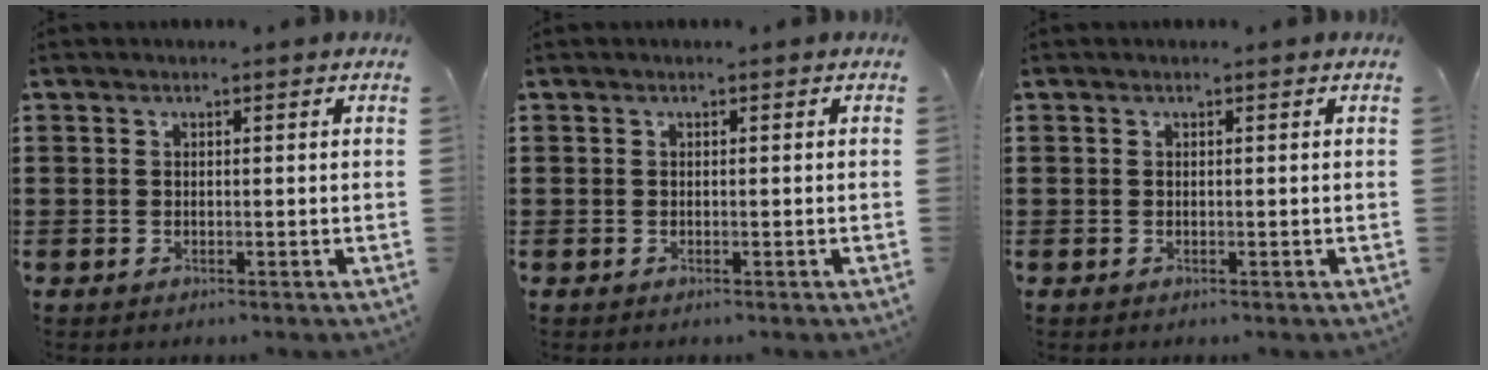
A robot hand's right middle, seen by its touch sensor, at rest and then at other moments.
{"total": 0.0}
{"total": 0.0}